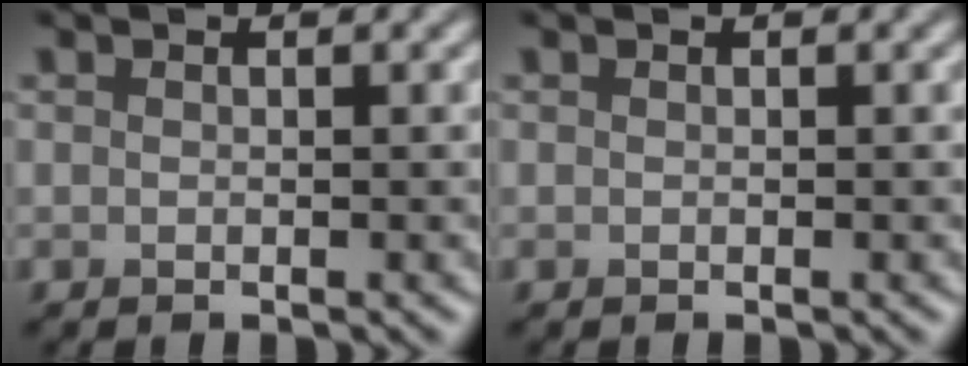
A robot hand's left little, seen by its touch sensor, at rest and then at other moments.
{"total": 0.0}